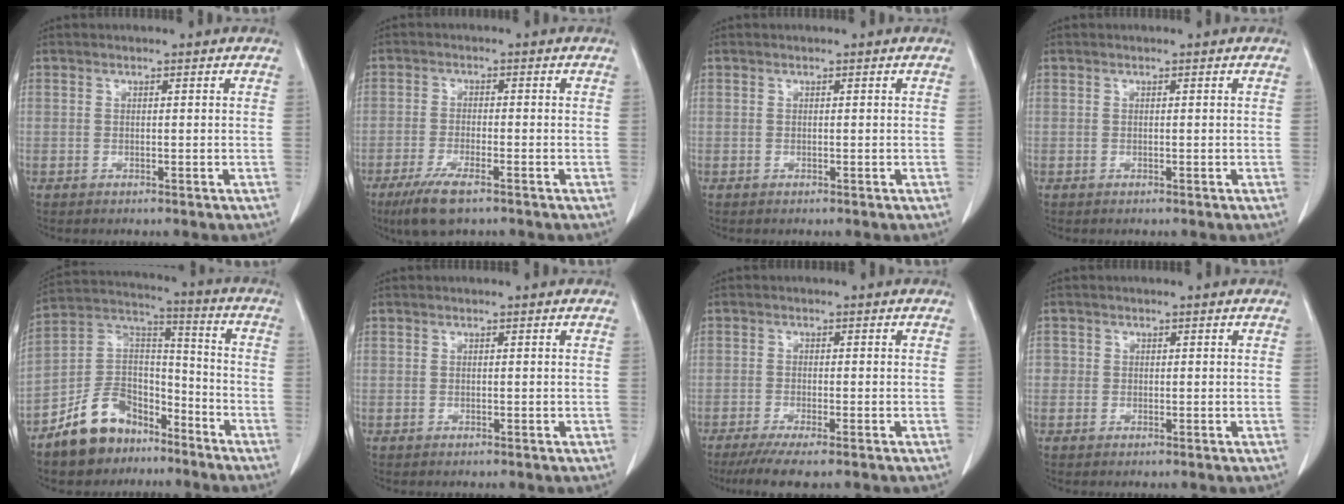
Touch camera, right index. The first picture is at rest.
{"total": 6.2, "force": [-4.1, 1.0, 4.5], "torque": [-0.093, -0.015, -0.070]}
{"total": 0.0}
{"total": 0.0}
{"total": 12.4, "force": [-8.5, 7.6, 4.7], "torque": [-0.098, 0.043, -0.155]}
{"total": 0.0}
{"total": 6.1, "force": [-4.6, 0.3, 4.0], "torque": [-0.062, -0.015, -0.074]}
{"total": 1.3, "force": [0.0, 1.3, 0.2], "torque": [0.009, 0.006, -0.001]}